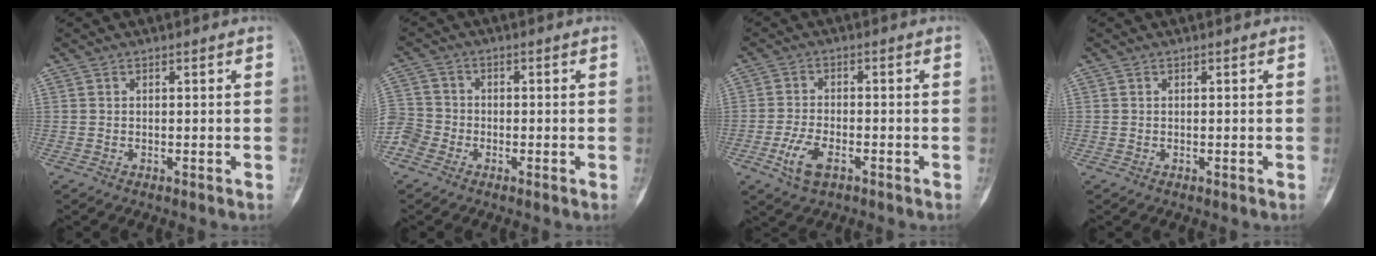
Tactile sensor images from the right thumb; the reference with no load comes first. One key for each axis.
{"total": 5.8, "fx": -2.8, "fy": 4.8, "fz": 1.6, "tx": -0.029, "ty": 0.012, "tz": -0.063}
{"total": 6.0, "fx": -2.7, "fy": 3.0, "fz": 4.4, "tx": -0.087, "ty": 0.010, "tz": -0.051}
{"total": 0.0}